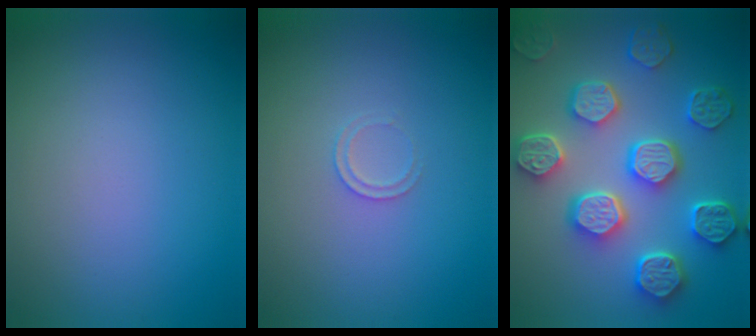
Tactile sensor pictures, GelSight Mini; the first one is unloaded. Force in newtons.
{"total": 0.9, "press": 0.9, "slide": 0.1}
{"total": 8.0, "press": 6.4, "slide": 4.8}